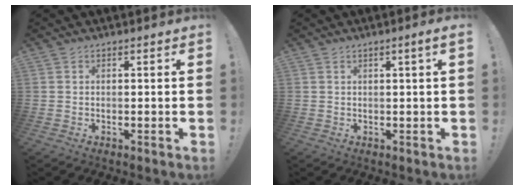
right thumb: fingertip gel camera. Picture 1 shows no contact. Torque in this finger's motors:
{"motor_torque": [0.17, 0.08, 0.01, -0.08, 0.04]}